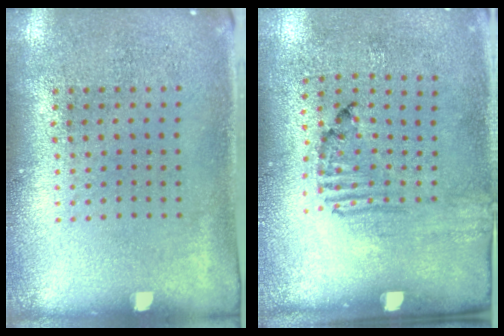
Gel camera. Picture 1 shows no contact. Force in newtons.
{"total": 1.7, "press": 1.0, "slide": 1.4}